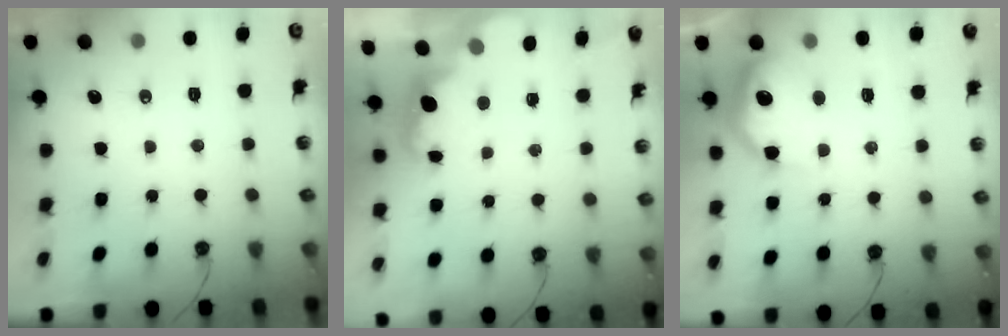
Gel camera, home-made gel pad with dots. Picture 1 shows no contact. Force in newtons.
{"total": 2.4, "press": 2.4, "slide": 0.5}
{"total": 13.9, "press": 13.9, "slide": 0.8}